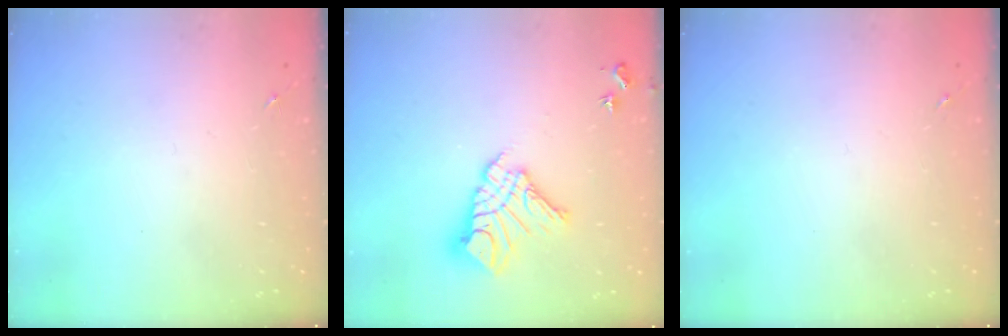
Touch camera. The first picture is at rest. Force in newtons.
{"total": 14.0, "press": 14.0, "slide": 1.3}
{"total": 0.0}